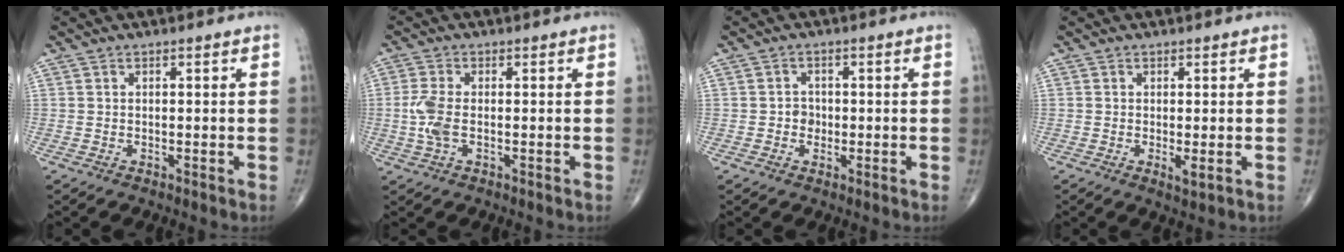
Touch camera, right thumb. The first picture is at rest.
{"total": 4.7, "force": [-0.6, 2.3, 4.1], "torque": [-0.106, 0.001, -0.015]}
{"total": 2.3, "force": [-0.4, 2.0, 0.9], "torque": [0.000, 0.007, -0.008]}
{"total": 1.8, "force": [-0.3, 0.5, 1.7], "torque": [-0.030, -0.007, -0.002]}